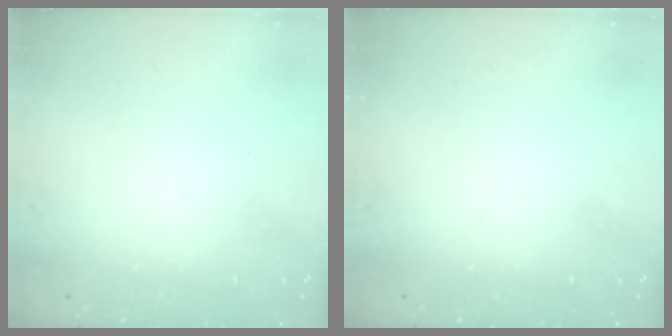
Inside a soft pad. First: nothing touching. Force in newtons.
{"total": 0.0}